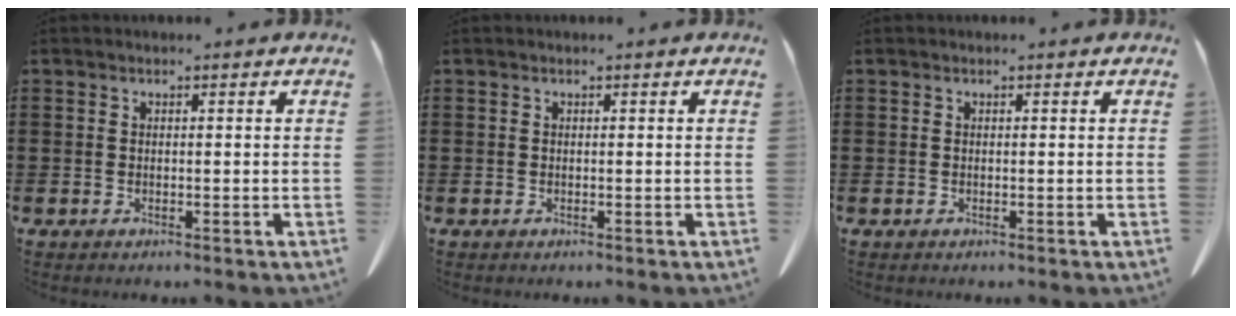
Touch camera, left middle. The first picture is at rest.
{"total": 0.0}
{"total": 0.0}